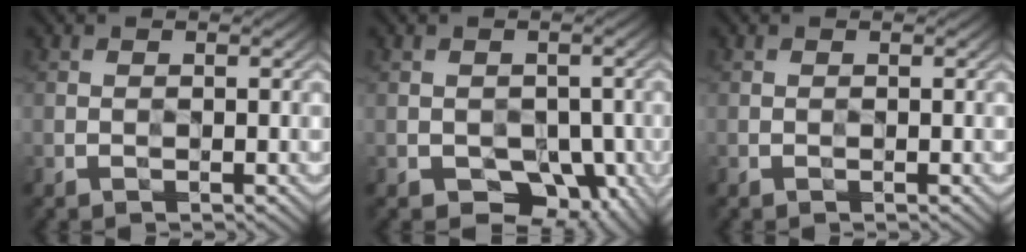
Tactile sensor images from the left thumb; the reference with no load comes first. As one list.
[{"total": 6.9, "force": [-2.9, 5.2, 3.4], "torque": [-0.029, -0.002, -0.038]}, {"total": 0.0}]